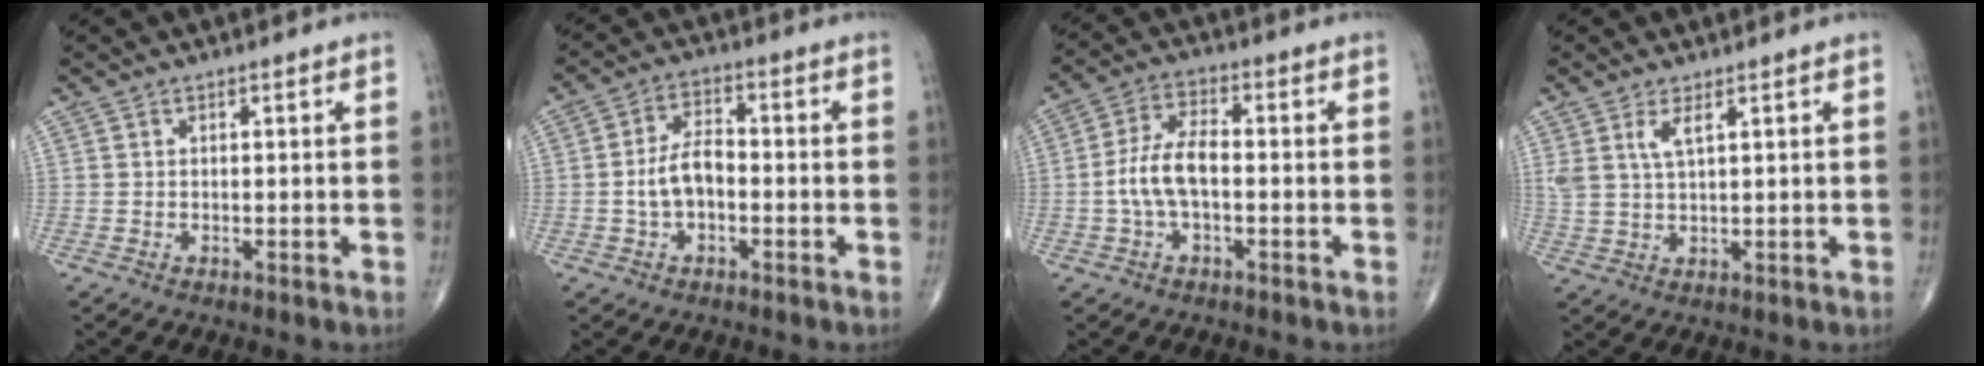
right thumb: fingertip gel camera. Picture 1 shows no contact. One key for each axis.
{"total": 6.4, "fx": -1.3, "fy": 3.7, "fz": 5.1, "tx": -0.096, "ty": 0.026, "tz": -0.029}
{"total": 7.9, "fx": -1.2, "fy": 3.7, "fz": 6.9, "tx": -0.149, "ty": 0.025, "tz": -0.027}
{"total": 3.8, "fx": 1.9, "fy": 1.1, "fz": 3.1, "tx": -0.068, "ty": -0.008, "tz": 0.044}